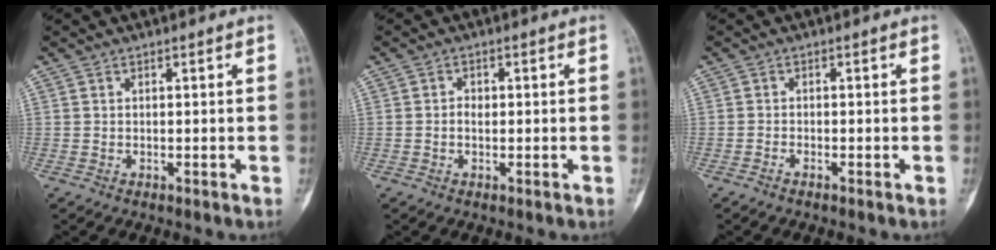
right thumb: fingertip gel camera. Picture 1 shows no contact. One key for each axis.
{"total": 1.5, "fx": -0.1, "fy": 1.1, "fz": 1.0, "tx": -0.012, "ty": 0.005, "tz": -0.004}
{"total": 1.1, "fx": -0.9, "fy": 0.2, "fz": 0.5, "tx": -0.012, "ty": 0.009, "tz": -0.018}